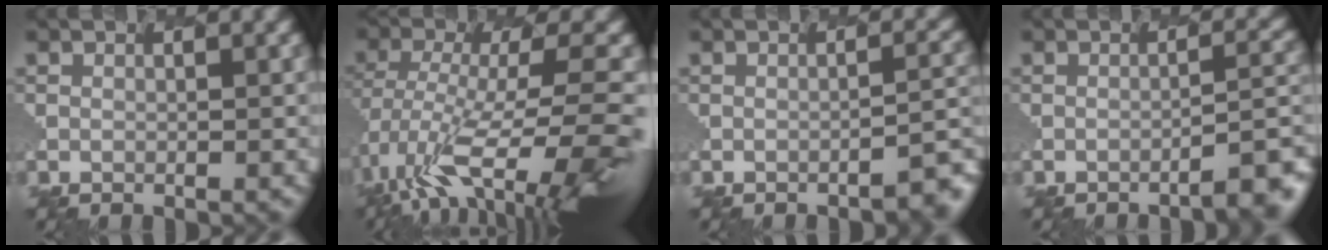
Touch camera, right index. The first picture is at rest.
{"total": 10.1, "force": [-5.4, 3.4, 7.9], "torque": [-0.164, -0.006, -0.076]}
{"total": 3.2, "force": [-1.9, 0.7, 2.4], "torque": [-0.031, 0.002, -0.028]}
{"total": 3.9, "force": [-2.5, 0.9, 3.0], "torque": [-0.030, 0.008, -0.037]}